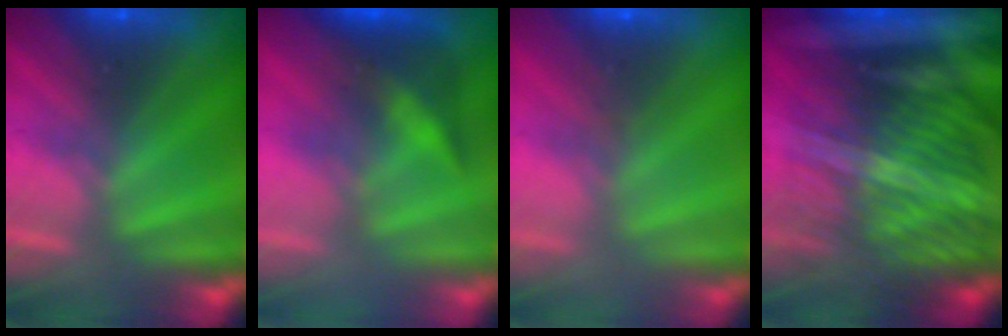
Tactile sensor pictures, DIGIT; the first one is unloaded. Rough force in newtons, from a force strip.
{"total": 2.9}
{"total": 4.8}
{"total": 8.0}